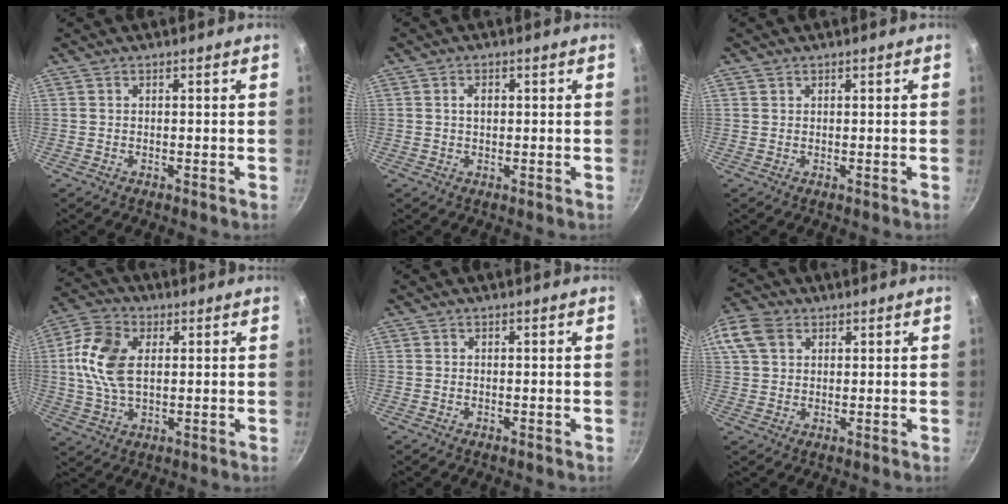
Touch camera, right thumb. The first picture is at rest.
{"total": 1.9, "force": [0.3, 1.3, 1.4], "torque": [-0.015, 0.004, 0.006]}
{"total": 0.6, "force": [0.3, 0.5, 0.1], "torque": [0.005, 0.002, 0.004]}
{"total": 12.0, "force": [1.8, 7.4, 9.3], "torque": [-0.172, 0.009, 0.027]}
{"total": 0.0}
{"total": 9.3, "force": [3.8, 6.8, 5.2], "torque": [-0.103, 0.012, 0.065]}